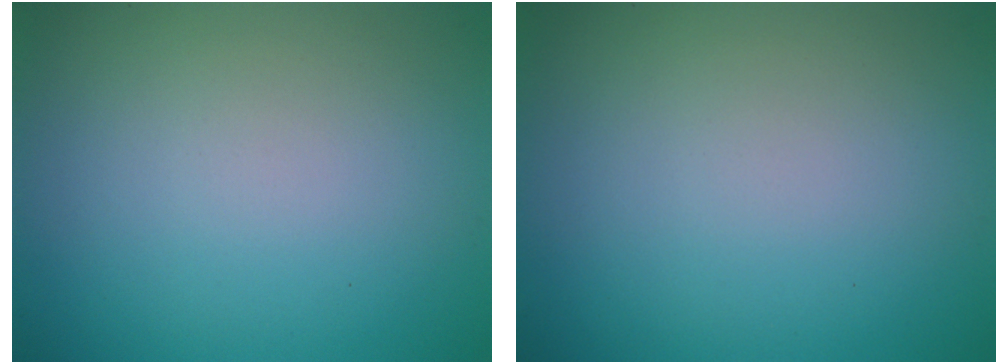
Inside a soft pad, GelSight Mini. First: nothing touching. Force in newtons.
{"total": 0.0}